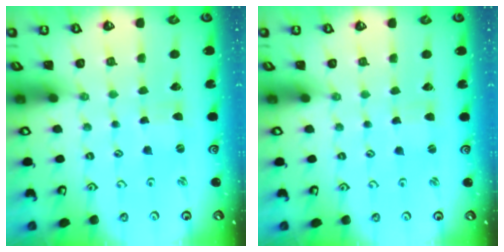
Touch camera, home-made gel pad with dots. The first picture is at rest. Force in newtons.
{"total": 1.7, "press": 1.6, "slide": 0.3}